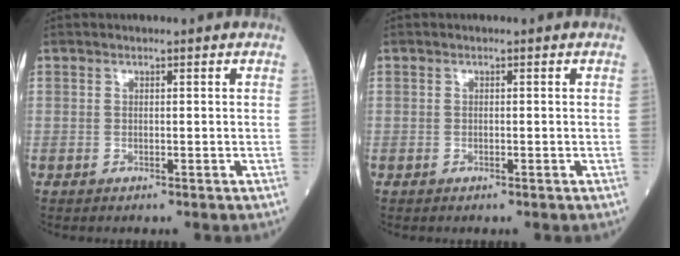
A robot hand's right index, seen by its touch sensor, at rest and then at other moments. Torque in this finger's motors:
{"motor_torque": [-0.12, -0.04, -0.04, -0.01]}